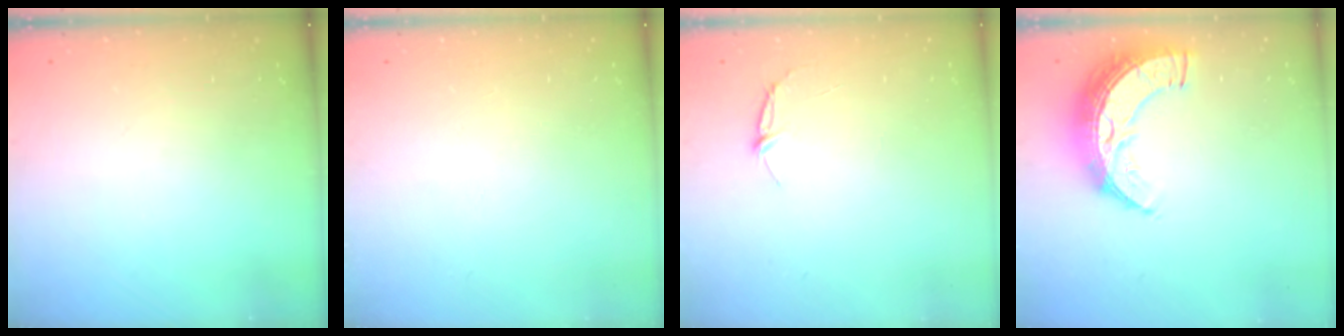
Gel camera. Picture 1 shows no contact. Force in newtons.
{"total": 0.0}
{"total": 3.9, "press": 3.9, "slide": 0.4}
{"total": 12.3, "press": 12.3, "slide": 0.9}